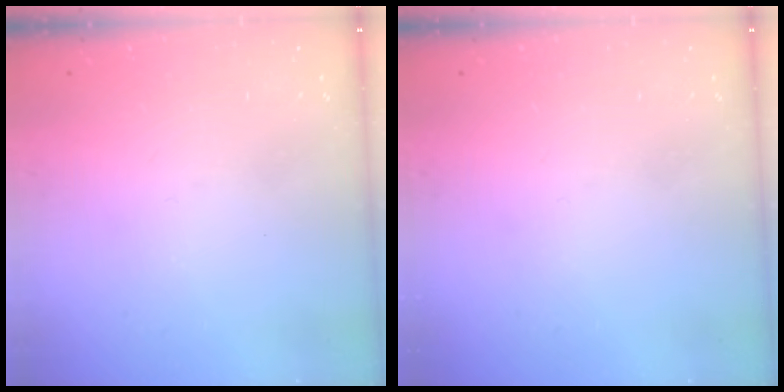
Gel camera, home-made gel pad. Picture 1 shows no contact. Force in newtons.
{"total": 0.0}